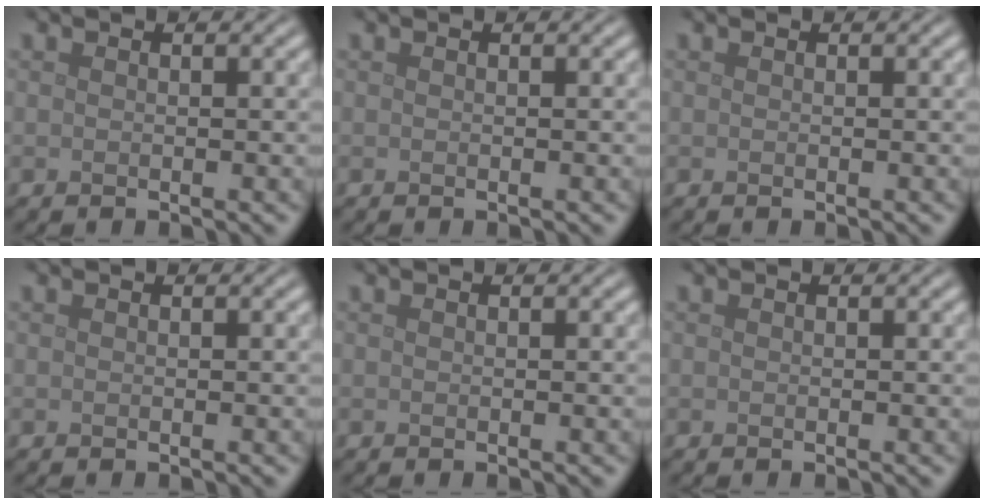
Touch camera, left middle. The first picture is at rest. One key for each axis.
{"total": 0.0}
{"total": 0.0}
{"total": 0.0}
{"total": 0.0}
{"total": 0.0}